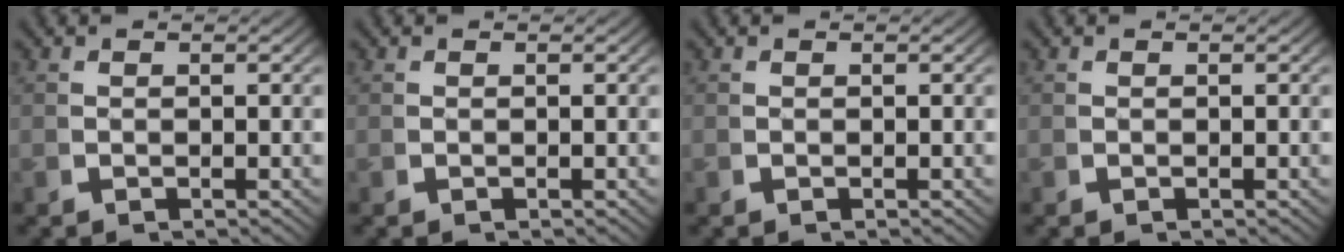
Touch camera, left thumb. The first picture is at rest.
{"total": 0.0}
{"total": 0.0}
{"total": 0.0}